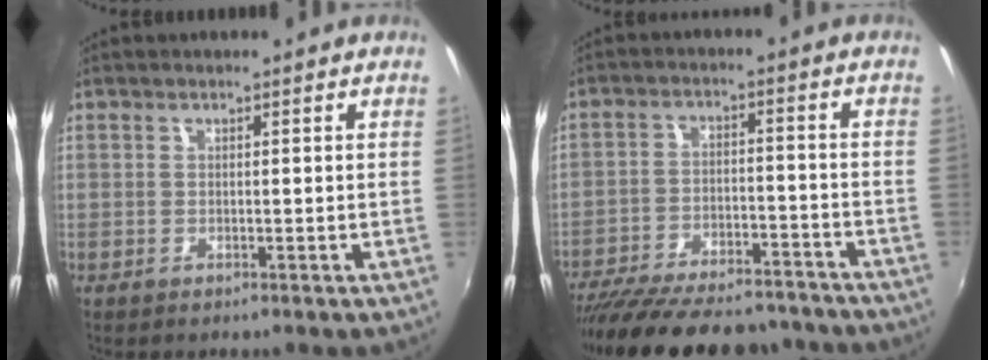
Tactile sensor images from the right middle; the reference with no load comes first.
{"total": 23.4, "force": [-20.2, 6.7, 9.6], "torque": [-0.192, -0.016, -0.280]}